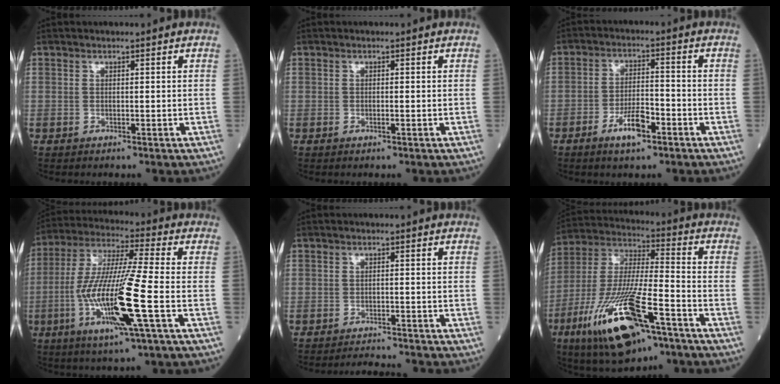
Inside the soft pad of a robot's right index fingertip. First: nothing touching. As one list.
[{"total": 0.0}, {"total": 6.0, "force": [-3.3, 1.7, 4.7], "torque": [-0.089, 0.001, -0.057]}, {"total": 16.0, "force": [-4.4, 0.2, 15.4], "torque": [-0.313, -0.016, -0.087]}, {"total": 3.7, "force": [-3.7, -0.2, 0.1], "torque": [0.000, -0.009, -0.057]}, {"total": 20.4, "force": [-10.7, 4.8, 16.7], "torque": [-0.354, -0.036, -0.186]}]